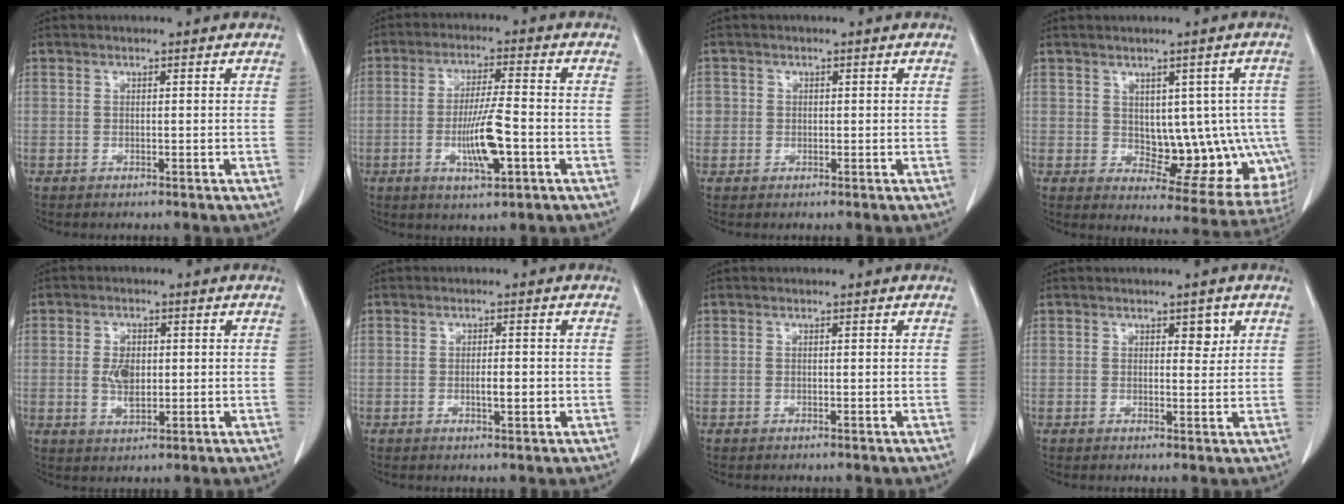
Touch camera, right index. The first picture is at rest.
{"total": 8.2, "force": [-2.4, 0.9, 7.8], "torque": [-0.143, -0.005, -0.043]}
{"total": 1.7, "force": [0.1, 1.7, 0.3], "torque": [0.003, 0.004, 0.001]}
{"total": 12.2, "force": [-0.6, 6.9, 10.0], "torque": [-0.096, 0.013, 0.011]}
{"total": 4.4, "force": [0.1, 2.5, 3.7], "torque": [-0.071, 0.001, 0.007]}
{"total": 2.4, "force": [-0.5, 0.4, 2.3], "torque": [-0.042, -0.001, -0.006]}
{"total": 0.0}
{"total": 2.1, "force": [1.0, 1.2, 1.5], "torque": [-0.012, -0.002, 0.014]}